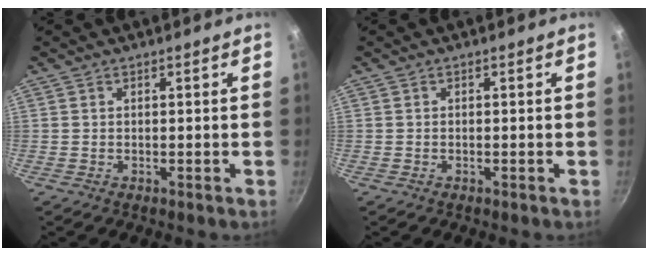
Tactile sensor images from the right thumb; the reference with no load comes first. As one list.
[{"total": 0.0}]